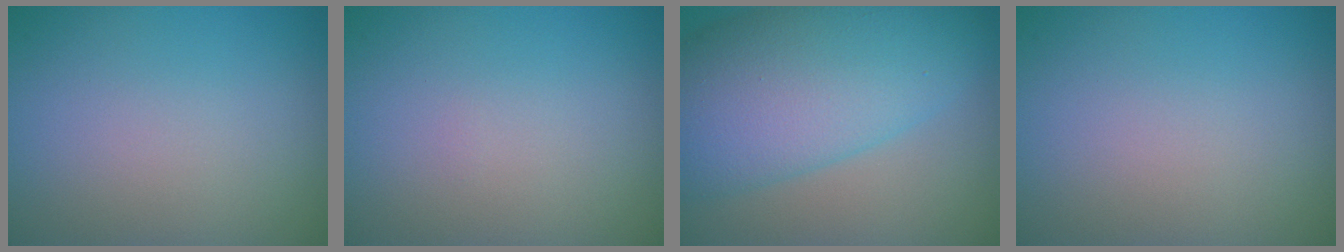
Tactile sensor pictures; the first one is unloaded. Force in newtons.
{"total": 0.0}
{"total": 11.1, "press": 11.1, "slide": 0.3}
{"total": 0.0}